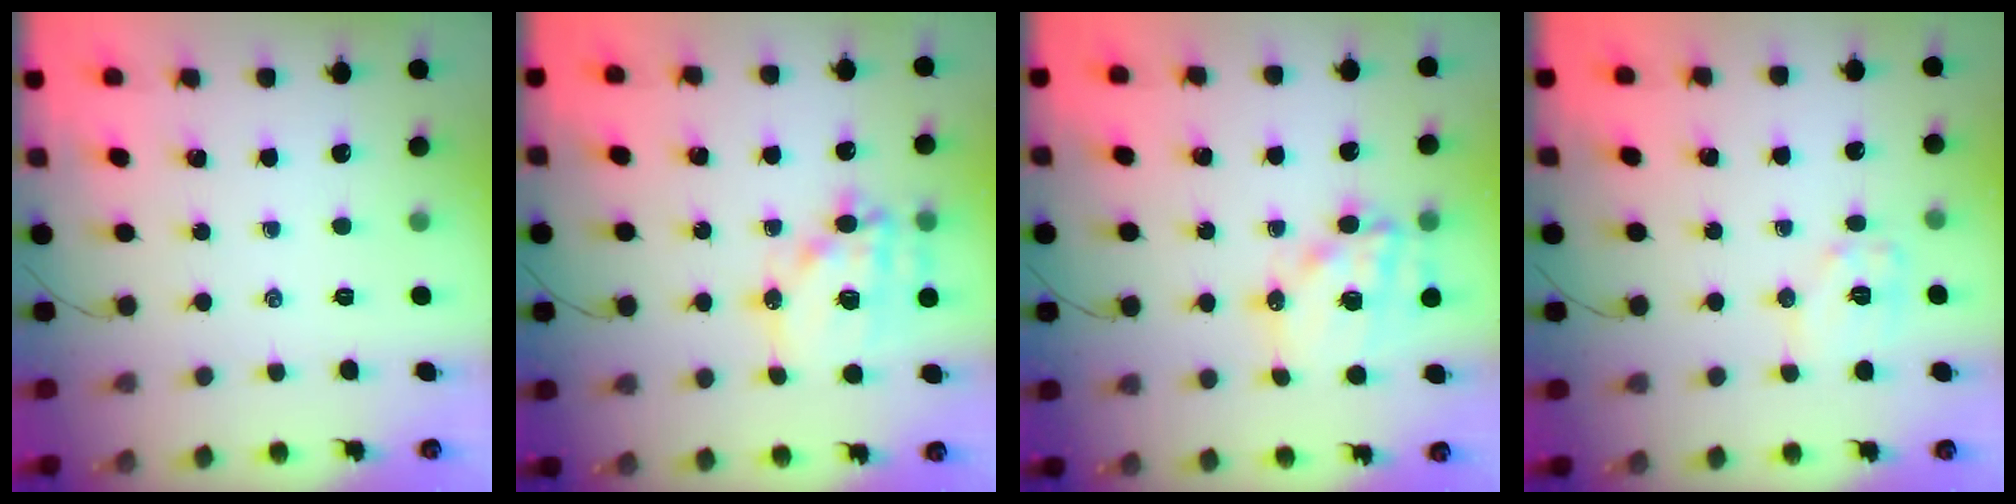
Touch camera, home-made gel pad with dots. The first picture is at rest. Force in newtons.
{"total": 15.6, "press": 15.2, "slide": 3.4}
{"total": 14.1, "press": 13.8, "slide": 3.3}
{"total": 8.2, "press": 8.2, "slide": 0.3}